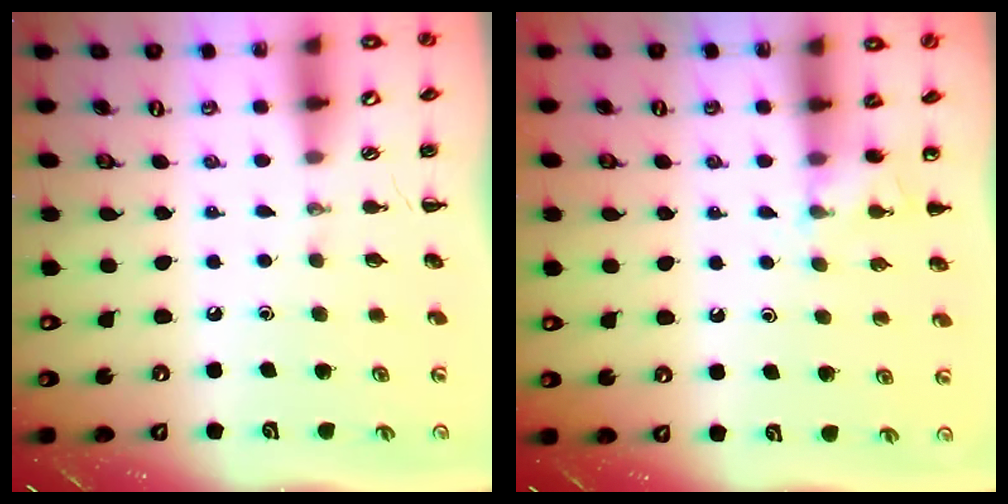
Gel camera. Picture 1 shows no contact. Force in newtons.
{"total": 5.2, "press": 5.0, "slide": 1.4}